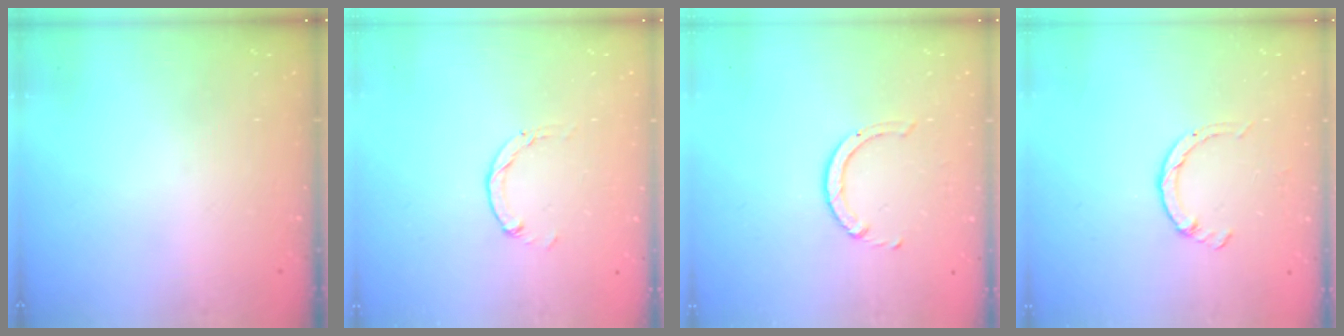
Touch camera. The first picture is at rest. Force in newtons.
{"total": 1.5, "press": 1.5, "slide": 0.2}
{"total": 2.3, "press": 2.3, "slide": 0.3}
{"total": 2.6, "press": 2.6, "slide": 0.4}